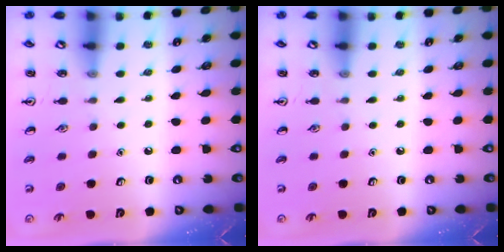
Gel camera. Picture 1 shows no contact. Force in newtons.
{"total": 0.0}